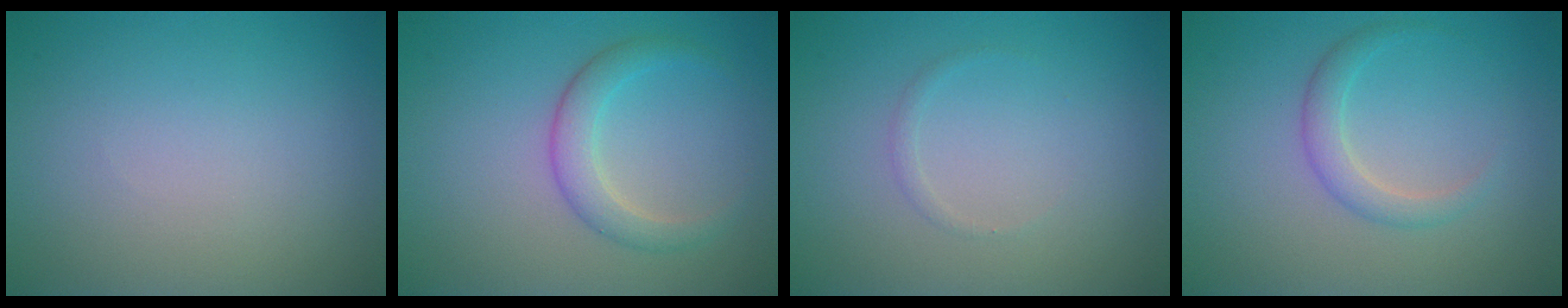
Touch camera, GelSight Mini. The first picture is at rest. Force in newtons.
{"total": 2.7, "press": 2.7, "slide": 0.1}
{"total": 0.6, "press": 0.6, "slide": 0.1}
{"total": 2.0, "press": 2.0, "slide": 0.2}